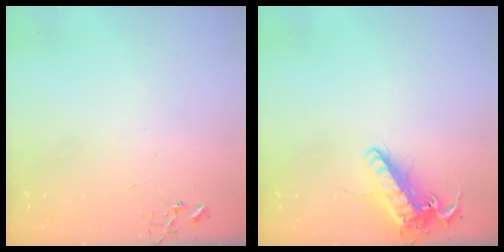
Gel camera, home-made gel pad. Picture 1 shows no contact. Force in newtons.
{"total": 16.2, "press": 16.0, "slide": 2.5}